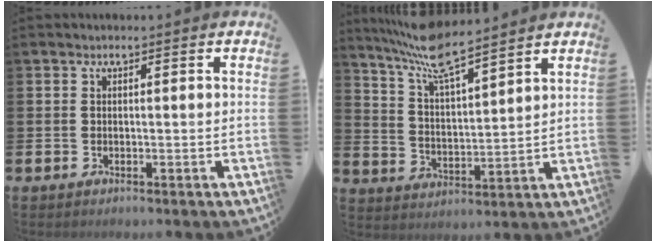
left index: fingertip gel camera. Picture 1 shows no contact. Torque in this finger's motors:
{"motor_torque": [0.82, -1.32, 0.60, 0.21]}